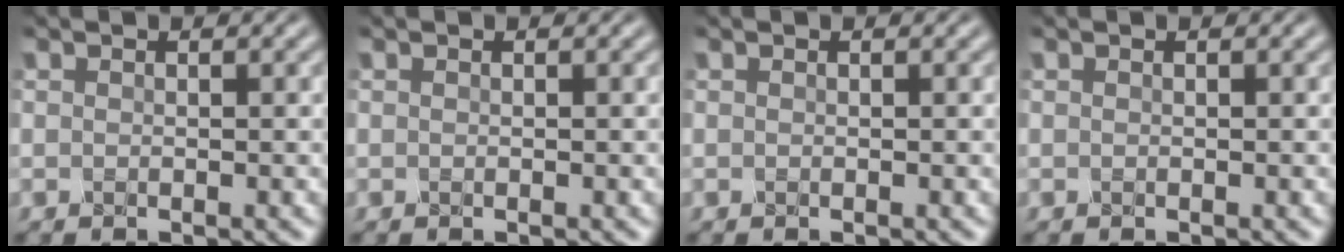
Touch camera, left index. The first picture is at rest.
{"total": 0.0}
{"total": 0.0}
{"total": 0.0}